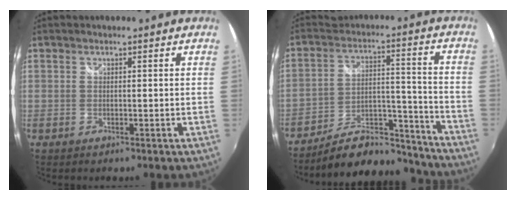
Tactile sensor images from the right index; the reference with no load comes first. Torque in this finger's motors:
{"motor_torque": [-1.34, -0.80, -0.47, -0.05]}